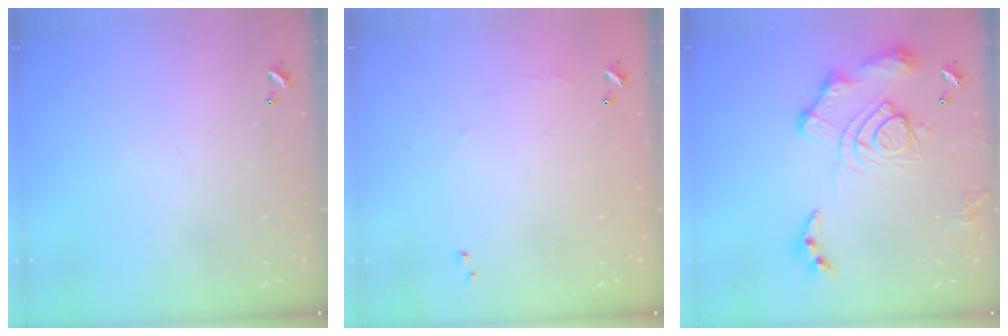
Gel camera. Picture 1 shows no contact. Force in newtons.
{"total": 5.2, "press": 5.1, "slide": 0.6}
{"total": 16.1, "press": 16.0, "slide": 2.0}